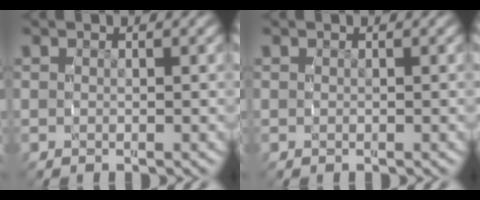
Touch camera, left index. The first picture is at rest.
{"total": 0.0}